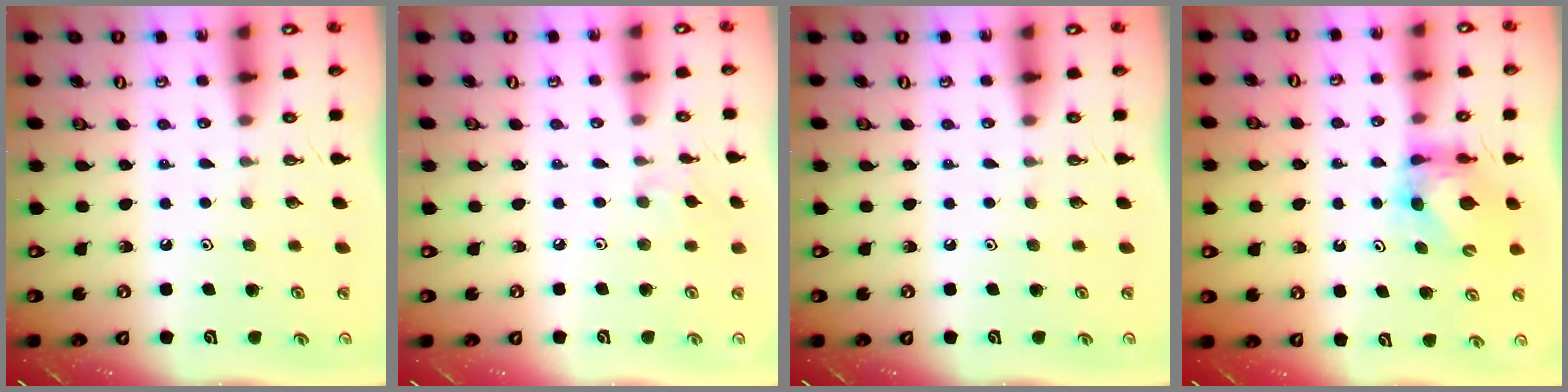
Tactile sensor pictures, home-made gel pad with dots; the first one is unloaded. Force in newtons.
{"total": 2.9, "press": 2.8, "slide": 0.6}
{"total": 0.0}
{"total": 5.9, "press": 5.9, "slide": 0.6}